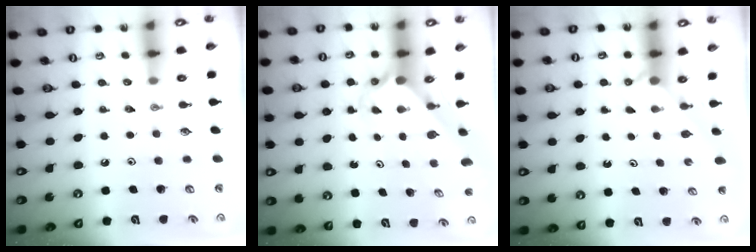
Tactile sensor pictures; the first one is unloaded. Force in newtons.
{"total": 2.3, "press": 2.3, "slide": 0.1}
{"total": 2.2, "press": 2.2, "slide": 0.2}